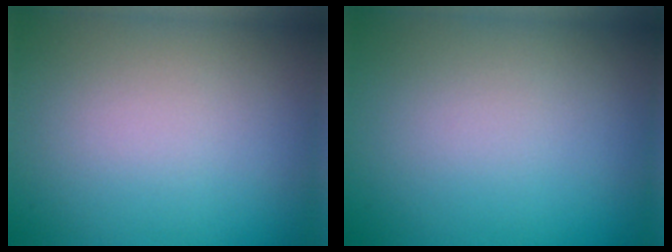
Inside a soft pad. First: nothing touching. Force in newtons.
{"total": 0.0}